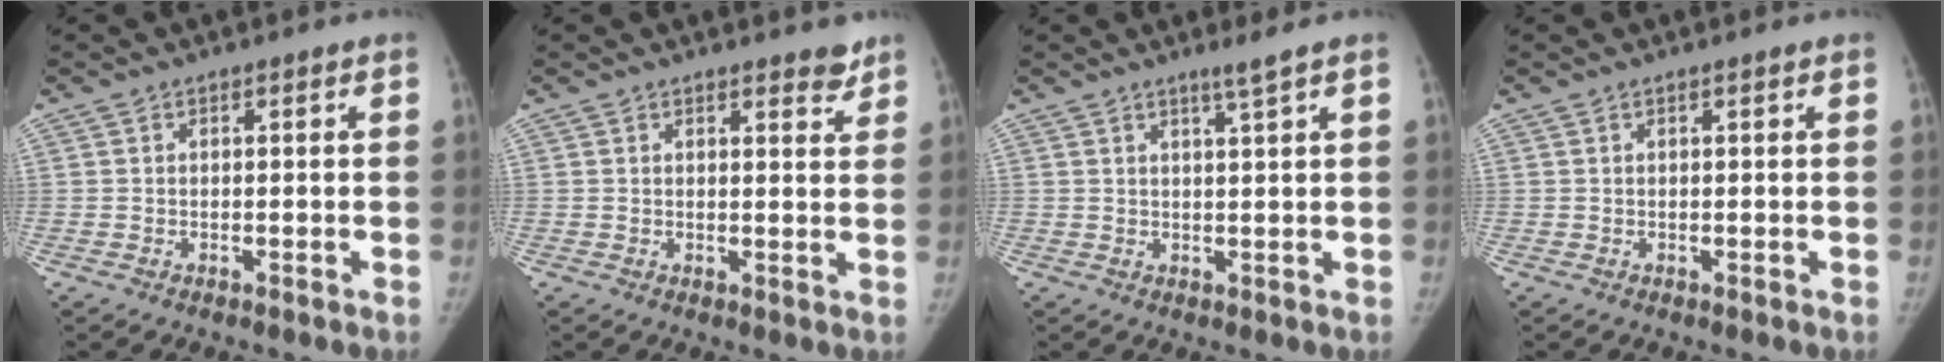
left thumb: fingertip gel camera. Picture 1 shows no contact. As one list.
[{"total": 3.2, "force": [2.6, 1.0, 1.5], "torque": [-0.003, -0.017, 0.032]}, {"total": 2.2, "force": [1.6, -0.6, 1.4], "torque": [-0.025, -0.014, 0.031]}, {"total": 0.0}]